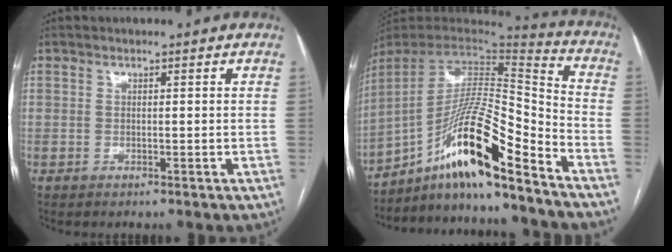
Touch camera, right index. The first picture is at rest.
{"total": 18.2, "force": [-12.5, 1.0, 13.2], "torque": [-0.243, 0.011, -0.220]}